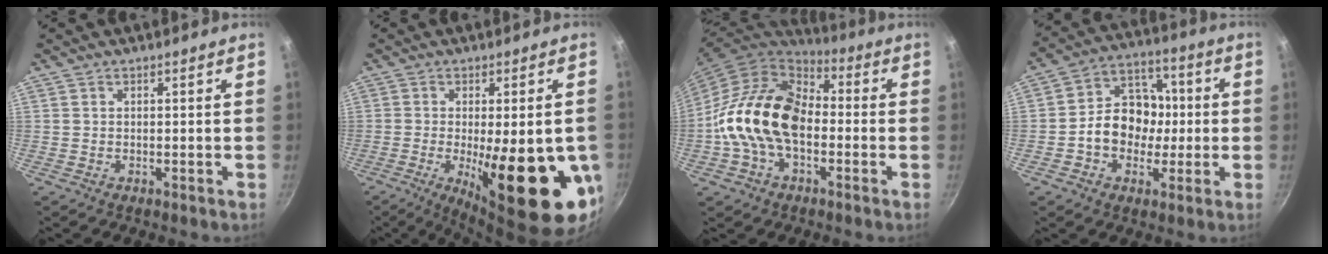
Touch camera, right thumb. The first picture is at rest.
{"total": 21.2, "force": [-4.7, 6.4, 19.7], "torque": [-0.256, -0.018, -0.051]}
{"total": 19.2, "force": [-2.4, 13.0, 13.9], "torque": [-0.230, 0.043, -0.060]}
{"total": 12.8, "force": [-1.2, 10.4, 7.4], "torque": [-0.071, 0.031, -0.035]}